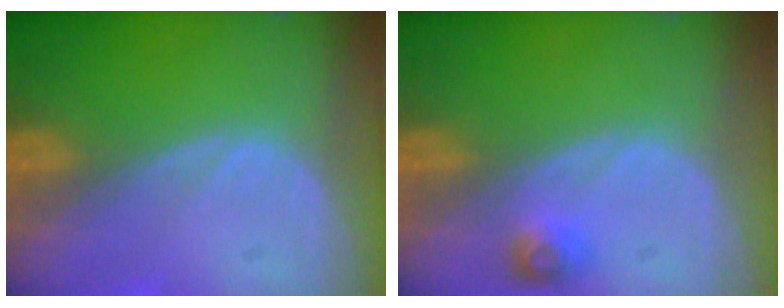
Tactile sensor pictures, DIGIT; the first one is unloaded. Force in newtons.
{"total": 2.3, "press": 2.2, "slide": 0.7}